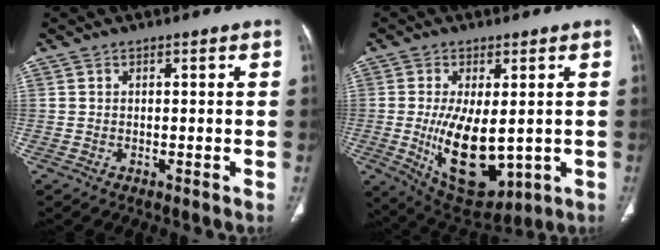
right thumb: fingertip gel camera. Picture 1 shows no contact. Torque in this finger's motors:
{"motor_torque": [2.47, 2.54, 1.49, 0.26, 0.47]}